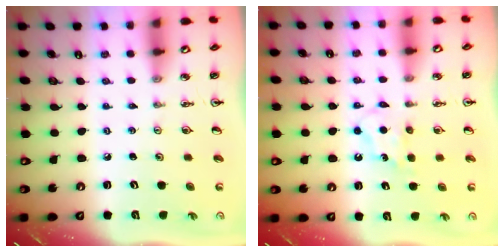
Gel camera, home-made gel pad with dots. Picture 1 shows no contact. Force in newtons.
{"total": 5.5, "press": 5.5, "slide": 0.6}